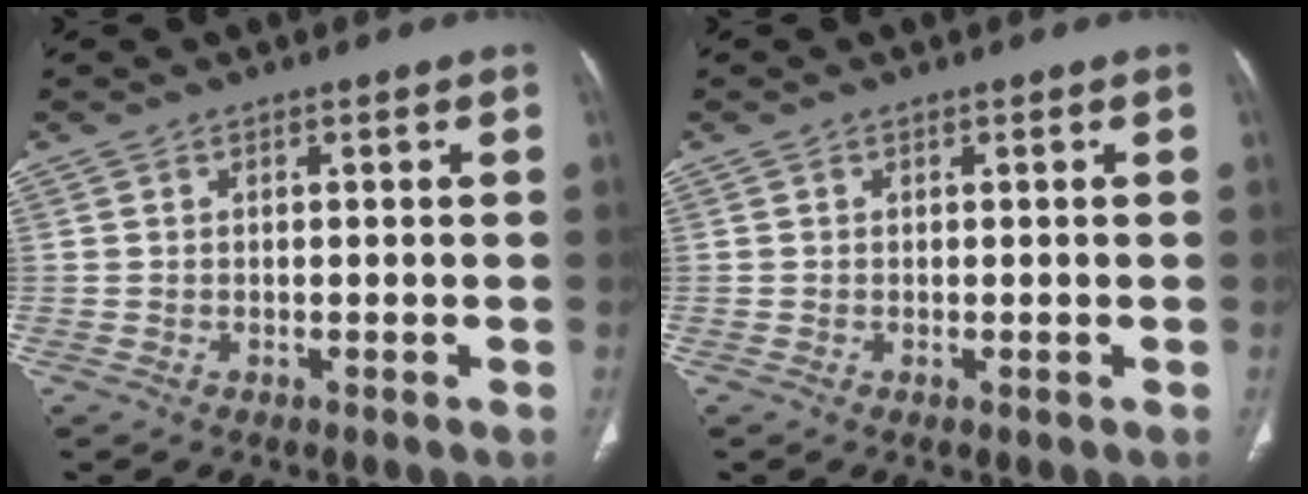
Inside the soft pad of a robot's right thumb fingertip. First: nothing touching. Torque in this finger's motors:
{"motor_torque": [1.39, 0.77, 0.14, -0.63, -0.03]}